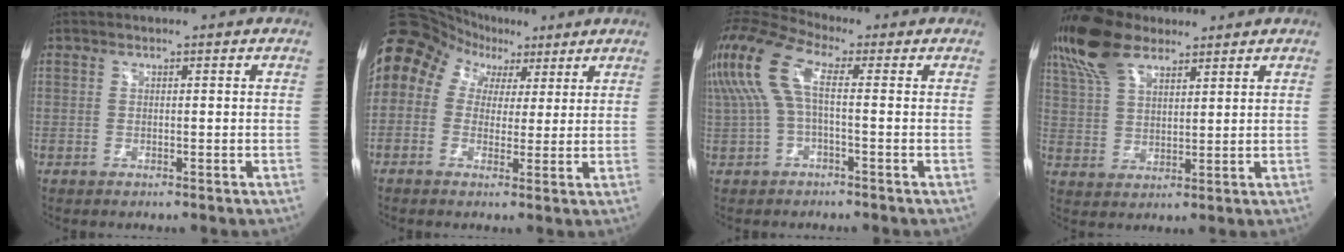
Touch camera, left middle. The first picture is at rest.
{"total": 11.7, "force": [5.2, 9.0, 5.3], "torque": [-0.102, 0.068, 0.088]}
{"total": 9.6, "force": [1.4, 2.9, 9.1], "torque": [-0.208, 0.044, 0.020]}
{"total": 10.3, "force": [7.6, 4.3, 5.5], "torque": [-0.125, 0.030, 0.153]}